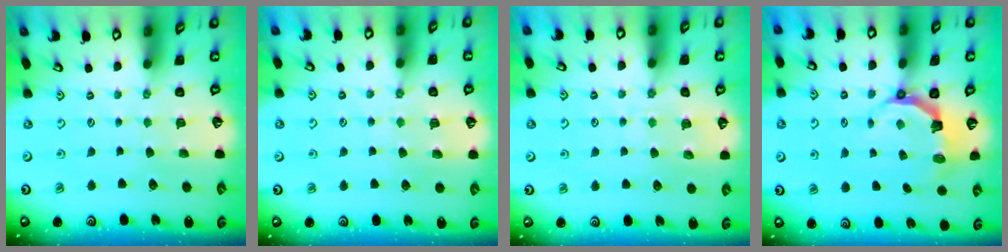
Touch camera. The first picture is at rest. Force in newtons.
{"total": 5.7, "press": 5.7, "slide": 0.7}
{"total": 6.0, "press": 5.9, "slide": 0.7}
{"total": 5.4, "press": 3.7, "slide": 3.9}